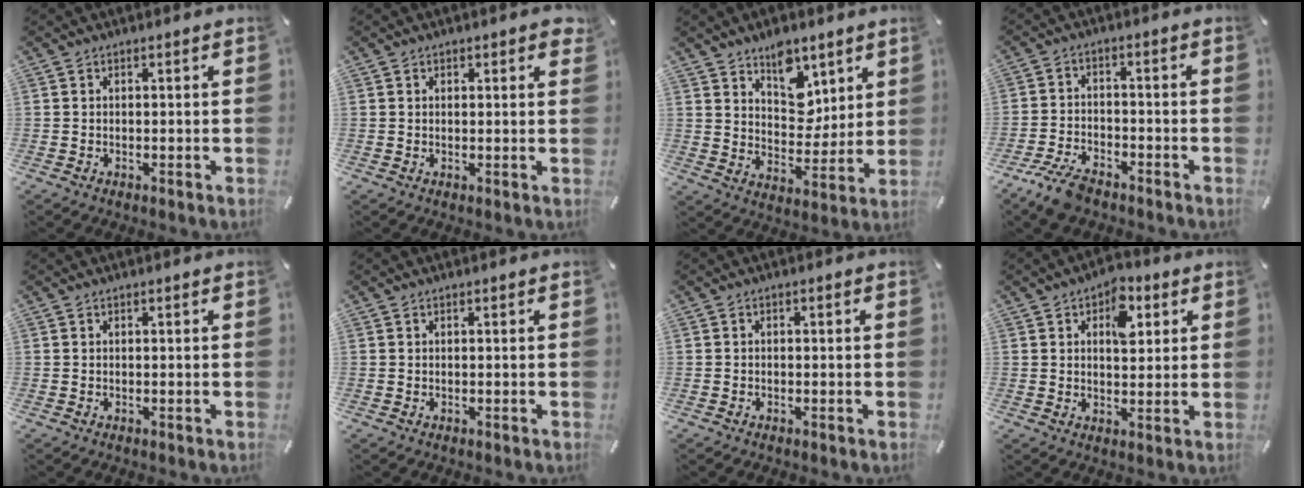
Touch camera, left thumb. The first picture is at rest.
{"total": 1.4, "force": [0.7, 0.7, 1.0], "torque": [-0.005, -0.003, 0.008]}
{"total": 11.0, "force": [6.6, 7.7, 4.3], "torque": [-0.043, -0.049, 0.120]}
{"total": 7.0, "force": [-5.3, 2.7, 3.5], "torque": [-0.082, 0.018, -0.102]}
{"total": 0.0}
{"total": 0.0}
{"total": 0.7, "force": [-0.6, 0.3, 0.4], "torque": [-0.008, -0.002, -0.011]}
{"total": 7.9, "force": [3.0, 5.0, 5.3], "torque": [-0.048, -0.011, 0.042]}